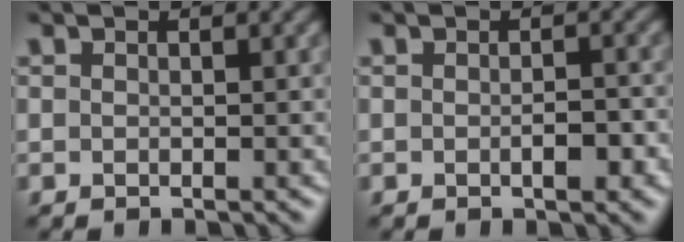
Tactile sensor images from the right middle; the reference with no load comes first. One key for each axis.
{"total": 1.9, "fx": -0.6, "fy": 0.6, "fz": 1.7, "tx": -0.027, "ty": 0.000, "tz": -0.009}